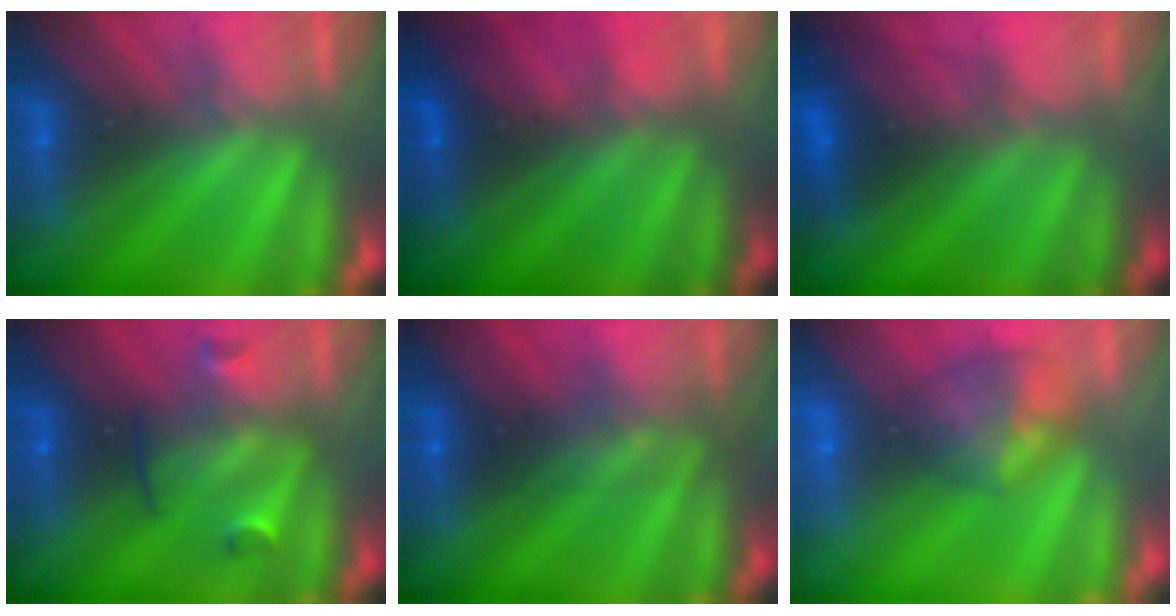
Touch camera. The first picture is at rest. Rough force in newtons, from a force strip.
{"total": 2.9}
{"total": 2.3}
{"total": 3.0}
{"total": 2.8}
{"total": 5.8}